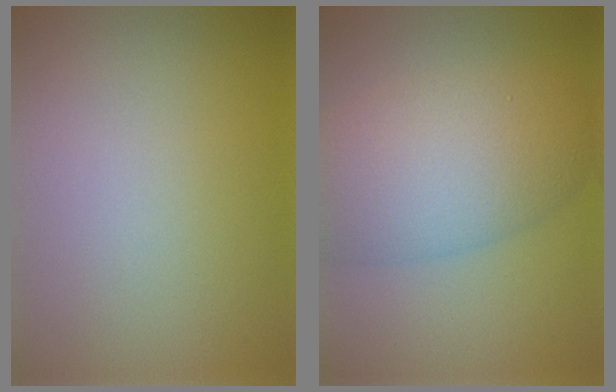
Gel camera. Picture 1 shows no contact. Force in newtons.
{"total": 8.0, "press": 8.0, "slide": 0.3}